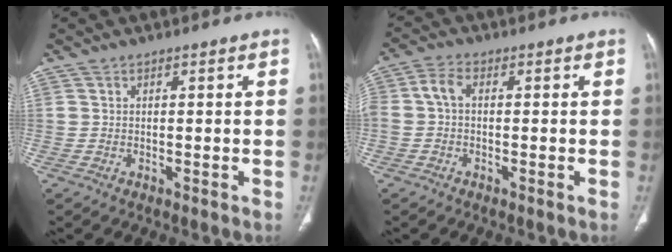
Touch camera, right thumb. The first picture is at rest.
{"total": 4.2, "force": [-0.1, 2.5, 3.4], "torque": [-0.078, 0.015, -0.010]}